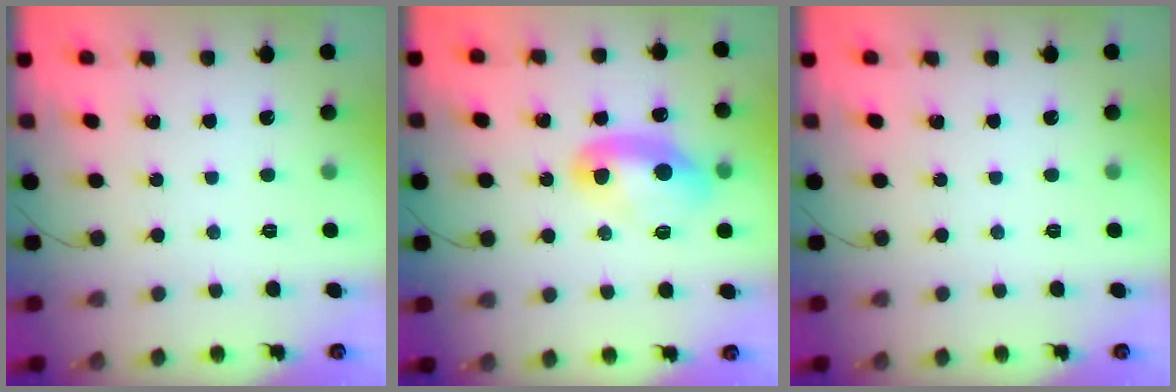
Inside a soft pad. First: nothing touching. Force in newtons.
{"total": 10.2, "press": 10.2, "slide": 0.9}
{"total": 0.0}